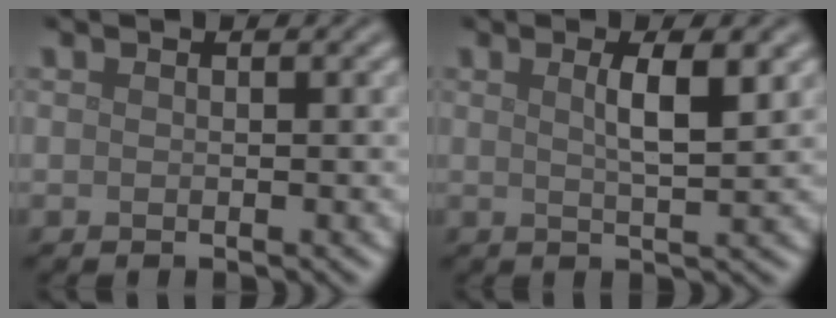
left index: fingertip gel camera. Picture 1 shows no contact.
{"total": 3.5, "force": [1.2, 0.8, 3.2], "torque": [-0.046, 0.003, 0.018]}